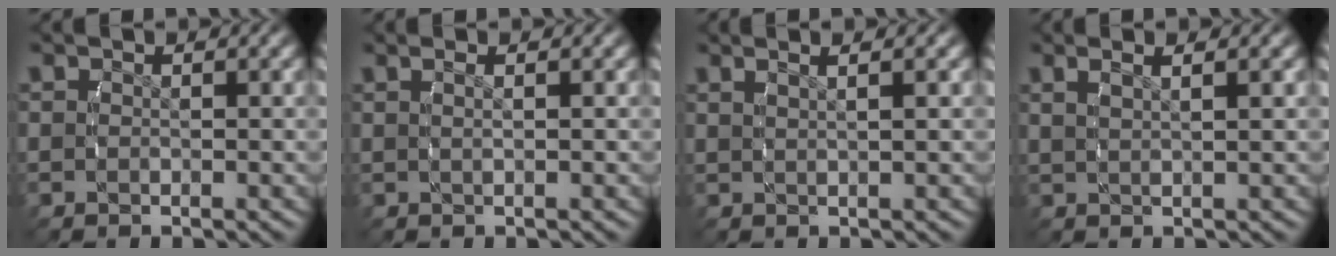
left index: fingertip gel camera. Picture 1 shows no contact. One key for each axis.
{"total": 1.6, "fx": 0.7, "fy": 0.1, "fz": 1.5, "tx": -0.012, "ty": 0.009, "tz": 0.010}
{"total": 2.6, "fx": 1.8, "fy": -0.1, "fz": 2.0, "tx": -0.019, "ty": 0.010, "tz": 0.033}
{"total": 2.3, "fx": 1.5, "fy": -0.1, "fz": 1.7, "tx": -0.022, "ty": 0.007, "tz": 0.032}